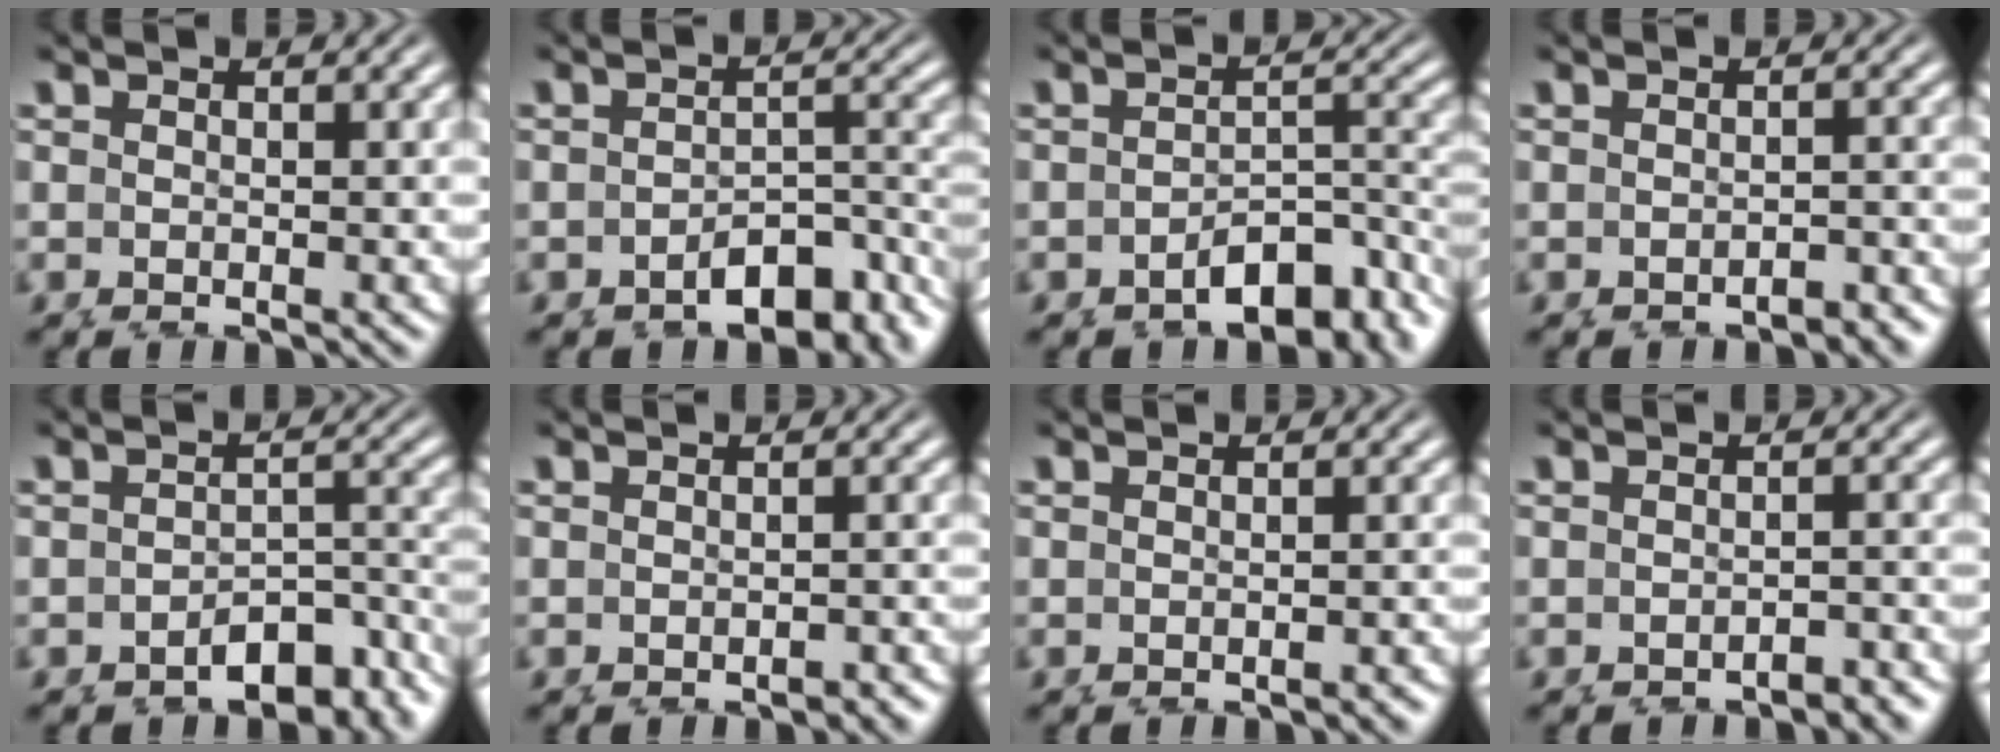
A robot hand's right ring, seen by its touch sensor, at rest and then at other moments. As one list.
[{"total": 4.5, "force": [-3.3, 1.6, 2.5], "torque": [-0.009, -0.008, -0.046]}, {"total": 4.8, "force": [-3.4, 1.8, 2.9], "torque": [-0.016, -0.012, -0.044]}, {"total": 2.3, "force": [-2.2, 0.4, 0.4], "torque": [0.003, -0.003, -0.035]}, {"total": 4.1, "force": [-3.3, 1.5, 2.1], "torque": [-0.004, -0.007, -0.046]}, {"total": 1.7, "force": [-1.6, 0.5, 0.3], "torque": [0.001, -0.002, -0.023]}, {"total": 1.0, "force": [-1.0, 0.0, 0.3], "torque": [-0.002, 0.002, -0.015]}, {"total": 2.6, "force": [-2.5, 0.4, 0.5], "torque": [0.002, -0.003, -0.040]}]